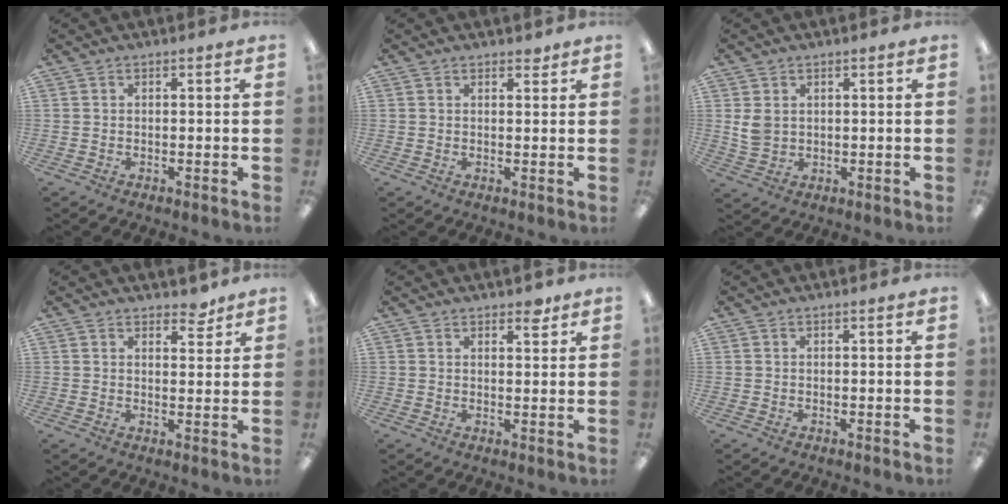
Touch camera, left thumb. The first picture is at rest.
{"total": 1.4, "force": [1.2, 0.7, 0.4], "torque": [-0.001, -0.003, 0.020]}
{"total": 4.3, "force": [1.4, 3.5, 2.2], "torque": [-0.044, -0.001, 0.025]}
{"total": 4.2, "force": [3.6, 1.9, 1.3], "torque": [0.000, -0.022, 0.060]}
{"total": 2.9, "force": [2.3, 1.3, 1.2], "torque": [-0.001, -0.011, 0.037]}
{"total": 0.0}